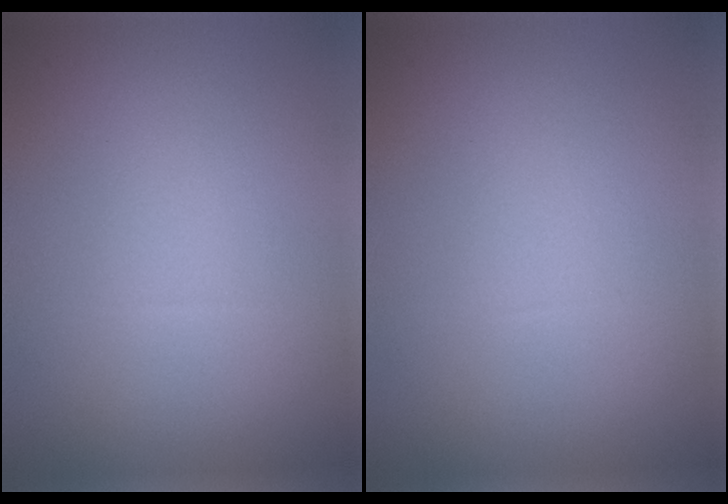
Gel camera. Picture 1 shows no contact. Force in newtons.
{"total": 0.0}